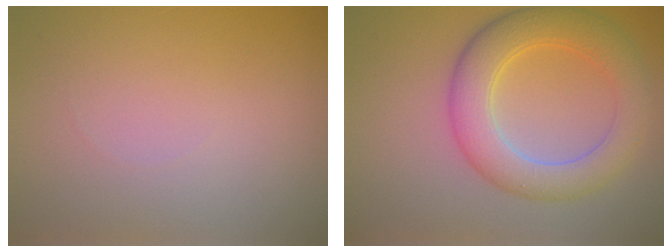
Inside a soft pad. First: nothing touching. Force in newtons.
{"total": 6.4, "press": 6.4, "slide": 0.0}